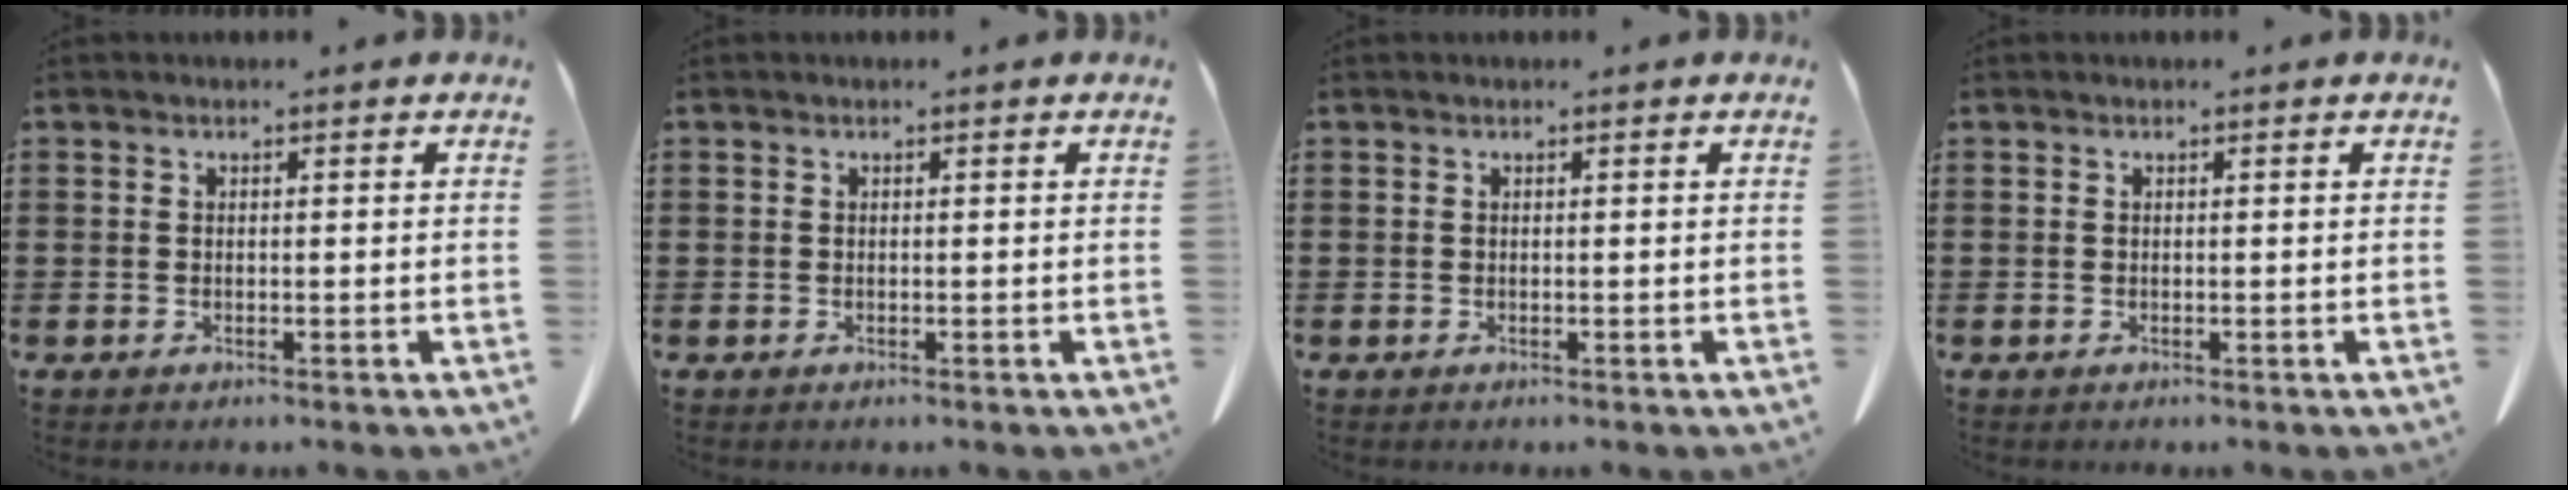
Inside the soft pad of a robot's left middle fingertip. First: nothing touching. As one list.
[{"total": 0.0}, {"total": 0.0}, {"total": 0.0}]